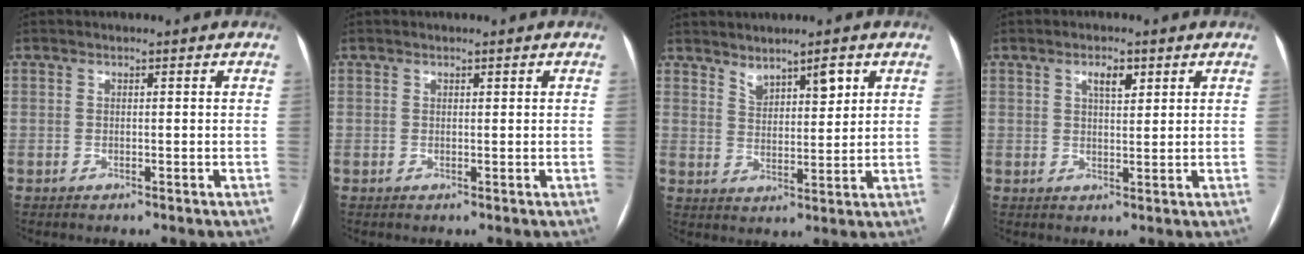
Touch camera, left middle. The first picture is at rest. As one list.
[{"total": 0.0}, {"total": 5.1, "force": [3.5, 1.7, 3.2], "torque": [-0.056, 0.004, 0.063]}, {"total": 3.1, "force": [1.6, 1.1, 2.4], "torque": [-0.040, 0.003, 0.027]}]